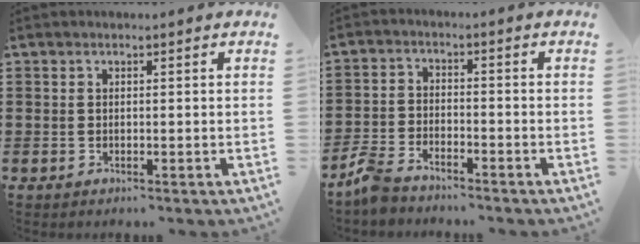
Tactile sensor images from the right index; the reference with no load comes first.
{"total": 4.3, "force": [-3.9, 1.0, 1.3], "torque": [-0.050, -0.004, -0.087]}